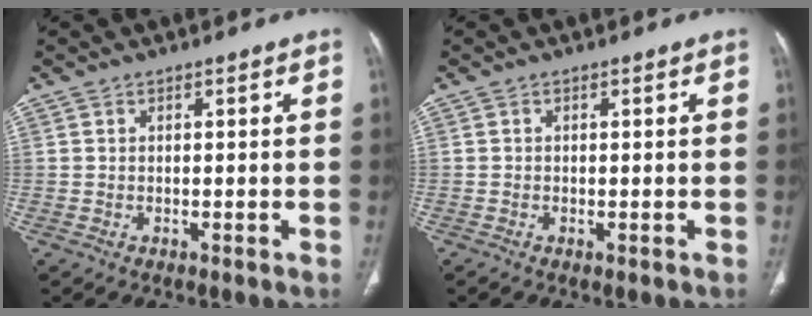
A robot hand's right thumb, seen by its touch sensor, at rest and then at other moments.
{"total": 0.7, "force": [-0.4, 0.2, 0.6], "torque": [-0.014, -0.001, -0.007]}